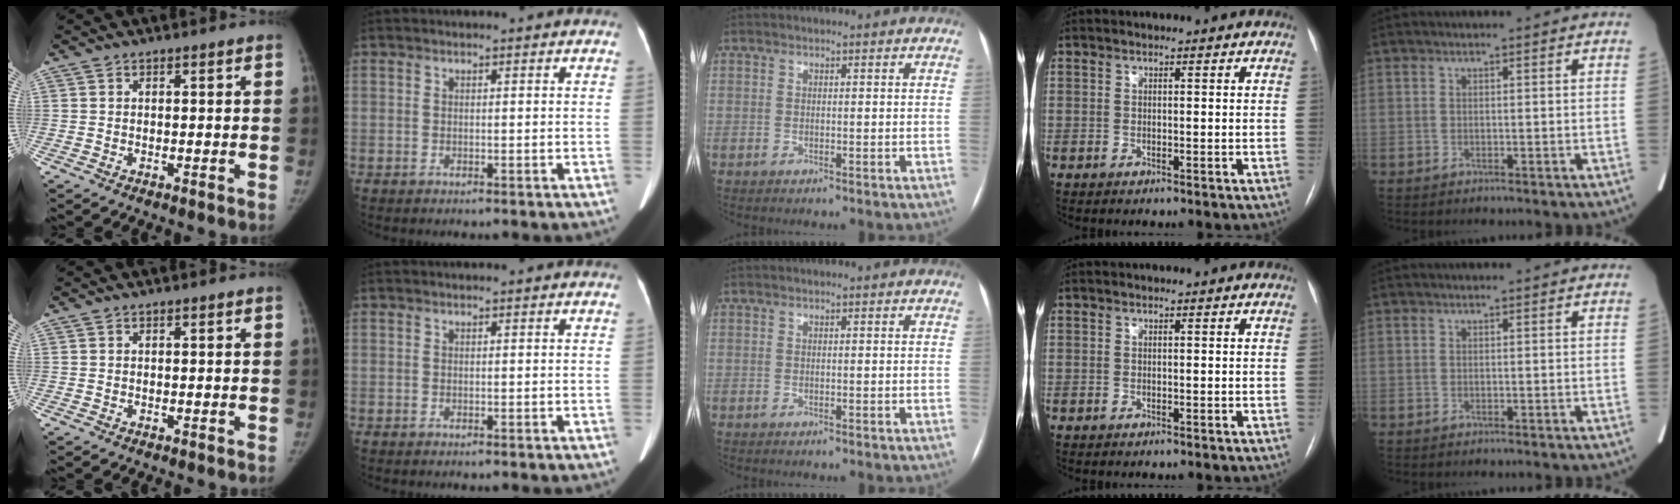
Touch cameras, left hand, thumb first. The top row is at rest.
{}